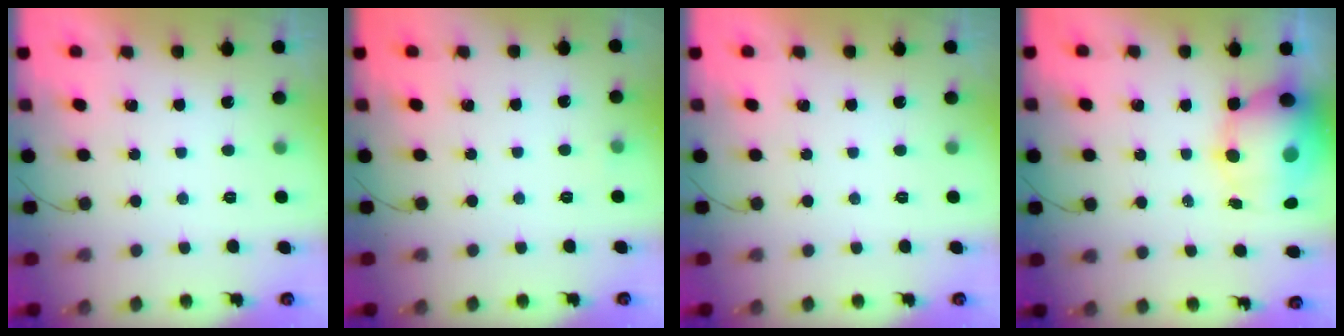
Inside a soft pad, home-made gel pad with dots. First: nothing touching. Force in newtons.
{"total": 2.7, "press": 2.0, "slide": 1.8}
{"total": 0.0}
{"total": 11.5, "press": 11.1, "slide": 3.1}